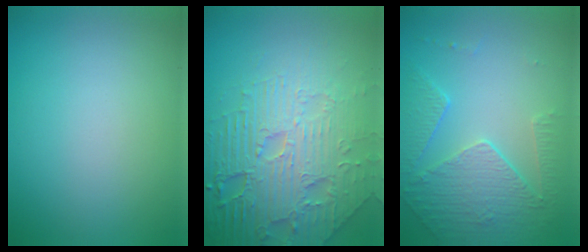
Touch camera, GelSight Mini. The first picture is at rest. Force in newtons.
{"total": 8.3, "press": 6.2, "slide": 5.5}
{"total": 5.0, "press": 3.7, "slide": 3.4}